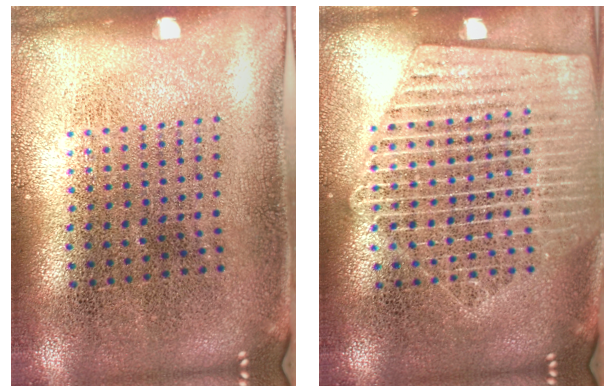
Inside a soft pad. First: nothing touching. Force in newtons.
{"total": 2.3, "press": 2.2, "slide": 0.2}